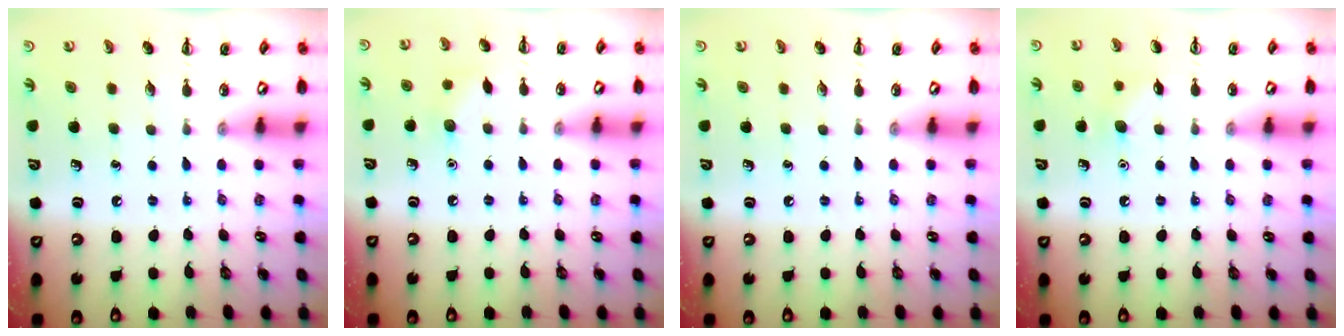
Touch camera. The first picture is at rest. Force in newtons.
{"total": 6.2, "press": 6.1, "slide": 1.3}
{"total": 0.0}
{"total": 6.7, "press": 6.5, "slide": 1.7}